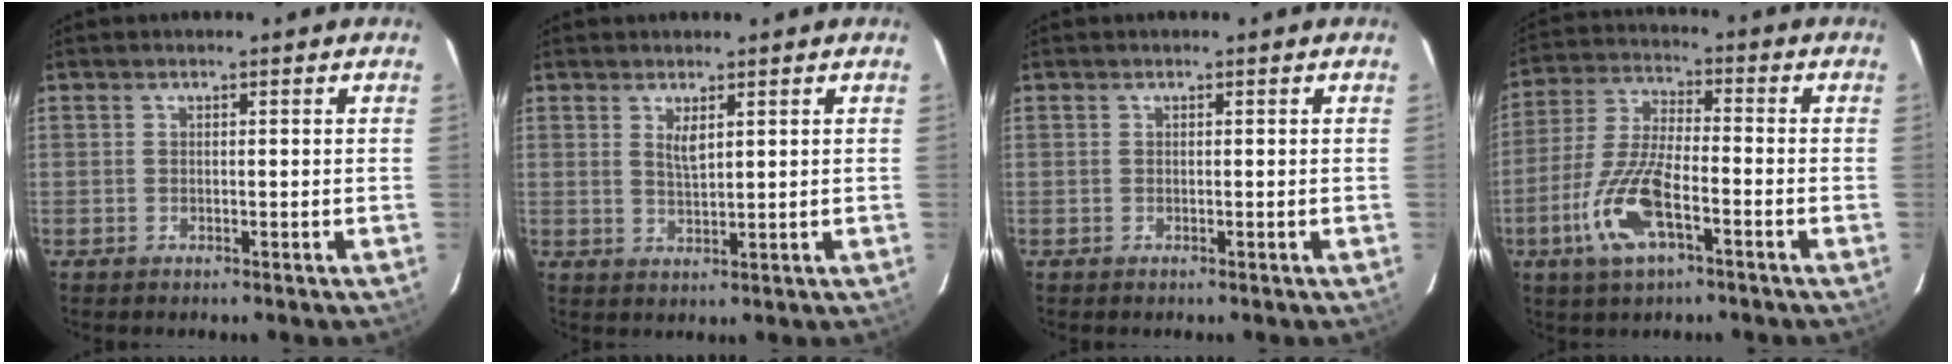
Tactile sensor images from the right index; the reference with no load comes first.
{"total": 2.7, "force": [1.3, 0.7, 2.2], "torque": [-0.039, -0.003, 0.024]}
{"total": 0.0}
{"total": 12.7, "force": [-5.7, 4.1, 10.5], "torque": [-0.229, -0.007, -0.112]}